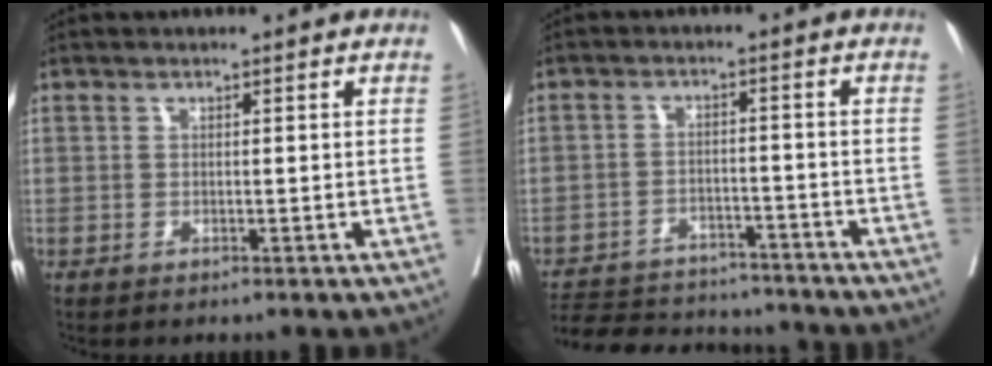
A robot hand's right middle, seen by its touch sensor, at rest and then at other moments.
{"total": 15.1, "force": [-14.1, 3.9, 3.8], "torque": [-0.075, 0.007, -0.198]}